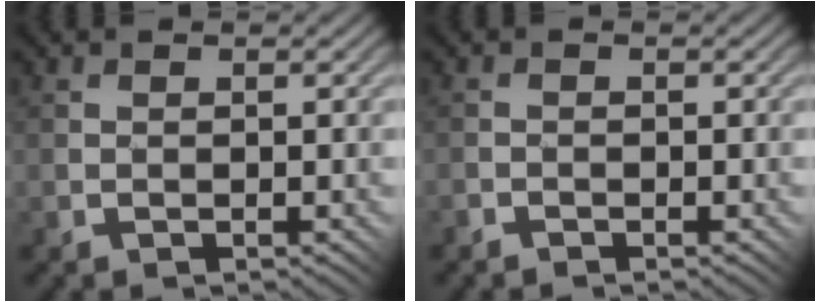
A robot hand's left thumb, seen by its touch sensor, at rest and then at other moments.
{"total": 0.8, "force": [-0.7, 0.0, -0.3], "torque": [0.007, 0.004, -0.016]}